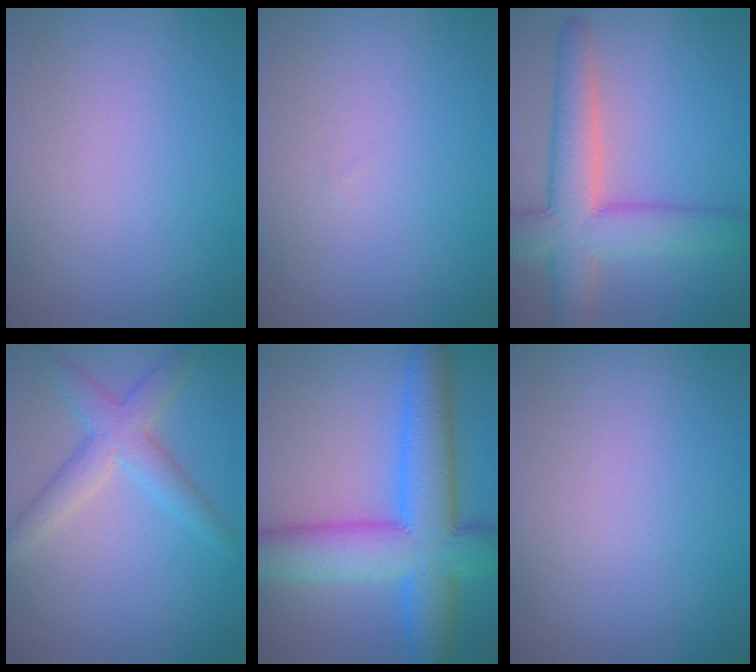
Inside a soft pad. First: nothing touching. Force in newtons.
{"total": 0.0}
{"total": 7.4, "press": 7.4, "slide": 0.6}
{"total": 3.8, "press": 3.8, "slide": 0.0}
{"total": 10.8, "press": 10.8, "slide": 0.1}
{"total": 0.0}